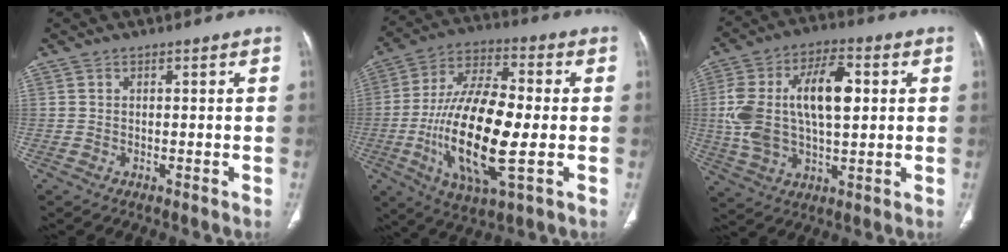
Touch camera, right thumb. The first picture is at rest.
{"total": 21.1, "force": [-3.2, 7.4, 19.5], "torque": [-0.378, 0.008, -0.056]}
{"total": 17.9, "force": [2.3, 9.1, 15.2], "torque": [-0.287, 0.020, 0.043]}